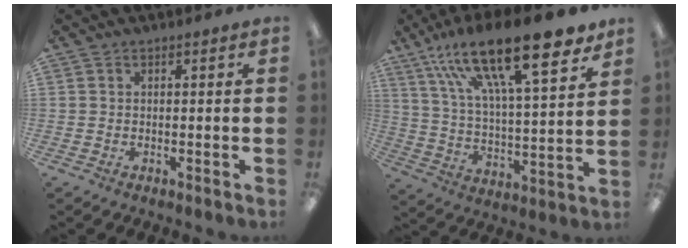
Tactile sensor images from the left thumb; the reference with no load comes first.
{"total": 24.5, "force": [16.5, 6.6, 16.8], "torque": [-0.275, -0.099, 0.269]}